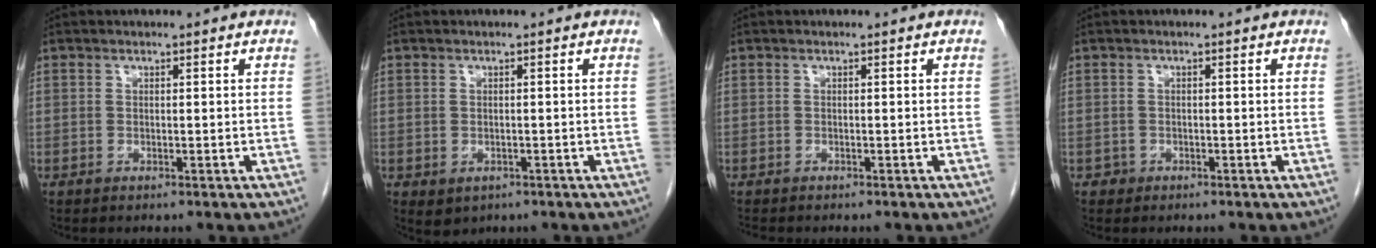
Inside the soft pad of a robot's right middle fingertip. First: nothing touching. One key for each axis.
{"total": 2.2, "fx": -0.9, "fy": 1.8, "fz": 1.0, "tx": -0.014, "ty": -0.001, "tz": -0.001}
{"total": 1.8, "fx": -1.6, "fy": 0.4, "fz": 0.7, "tx": -0.013, "ty": -0.004, "tz": -0.021}
{"total": 0.8, "fx": -0.4, "fy": 0.6, "fz": -0.1, "tx": -0.001, "ty": 0.004, "tz": -0.009}